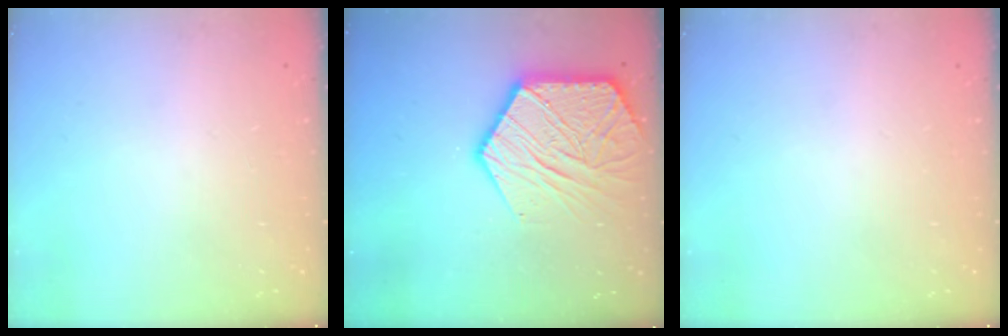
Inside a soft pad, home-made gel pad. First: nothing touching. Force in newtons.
{"total": 16.8, "press": 16.8, "slide": 1.3}
{"total": 0.0}